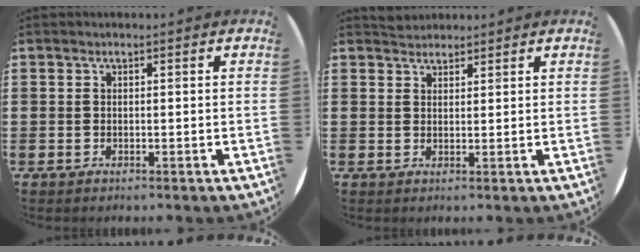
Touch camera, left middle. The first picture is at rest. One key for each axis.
{"total": 1.9, "fx": 1.8, "fy": 0.6, "fz": -0.1, "tx": 0.008, "ty": 0.002, "tz": 0.034}